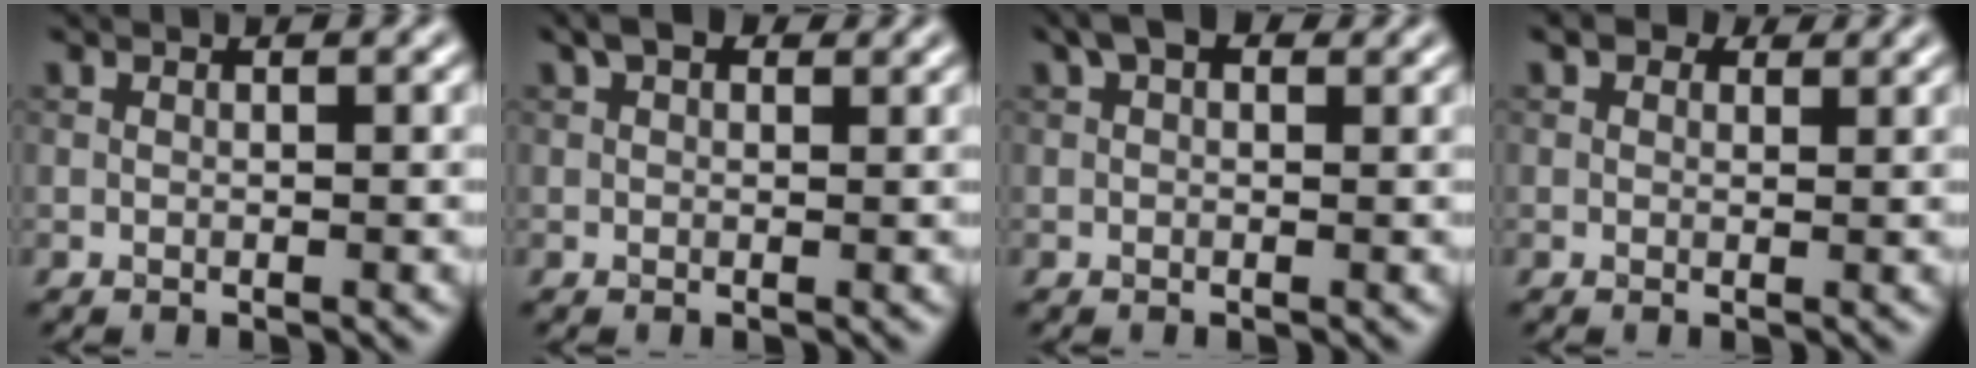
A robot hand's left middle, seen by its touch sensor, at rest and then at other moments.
{"total": 2.2, "force": [1.4, 1.2, 1.3], "torque": [-0.019, 0.006, 0.019]}
{"total": 2.5, "force": [1.4, 1.4, 1.6], "torque": [-0.020, 0.006, 0.014]}
{"total": 2.3, "force": [1.6, 1.3, 1.0], "torque": [-0.018, -0.002, 0.012]}